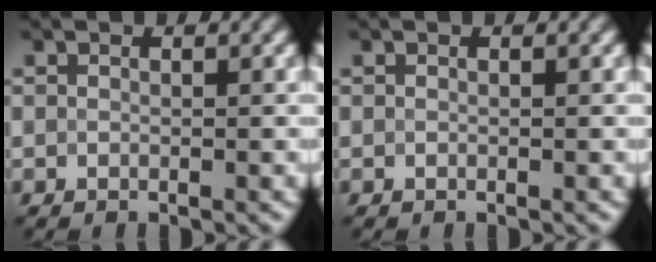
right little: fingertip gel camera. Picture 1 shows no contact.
{"total": 0.0}